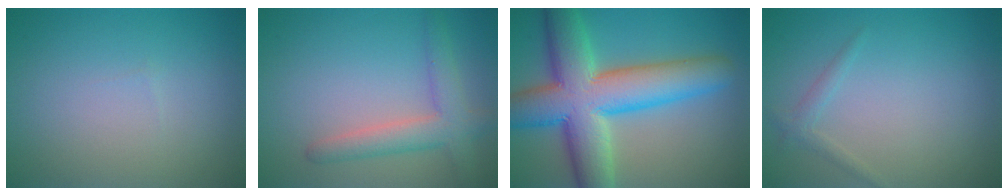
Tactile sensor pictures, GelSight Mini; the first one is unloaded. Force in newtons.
{"total": 3.8, "press": 3.8, "slide": 0.2}
{"total": 12.1, "press": 12.1, "slide": 0.4}
{"total": 1.1, "press": 1.1, "slide": 0.1}